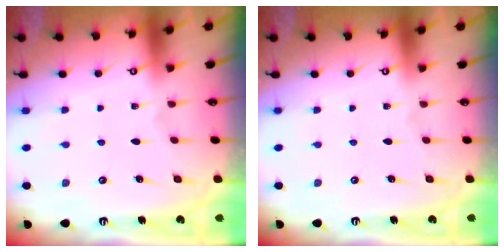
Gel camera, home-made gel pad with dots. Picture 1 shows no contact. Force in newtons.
{"total": 0.0}